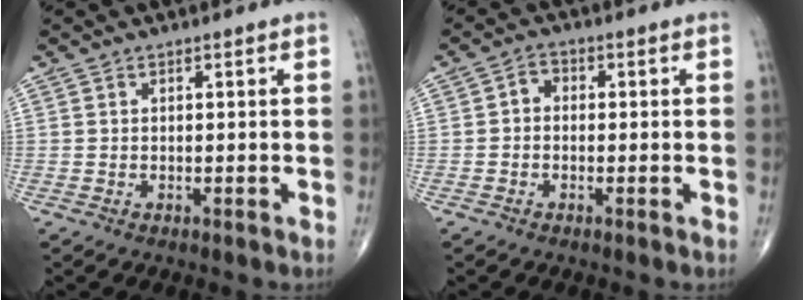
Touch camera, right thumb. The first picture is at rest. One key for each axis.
{"total": 2.6, "fx": -0.3, "fy": 2.1, "fz": 1.5, "tx": -0.014, "ty": 0.012, "tz": -0.018}